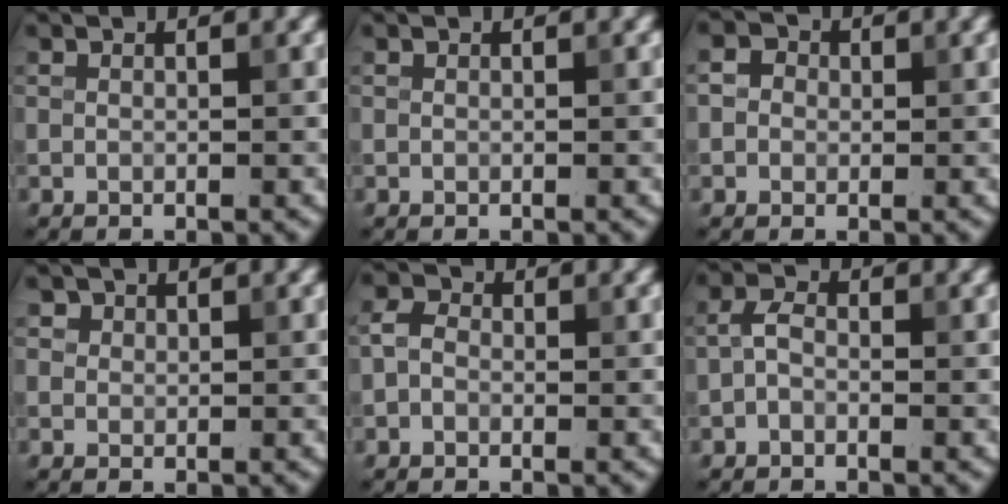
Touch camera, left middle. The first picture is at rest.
{"total": 0.0}
{"total": 2.2, "force": [0.5, 2.0, 1.0], "torque": [0.000, 0.007, -0.009]}
{"total": 1.9, "force": [1.1, 1.4, 0.5], "torque": [-0.011, -0.004, 0.019]}
{"total": 1.8, "force": [-0.4, 1.4, 1.0], "torque": [-0.018, 0.005, -0.017]}
{"total": 1.7, "force": [-0.6, 1.1, 1.1], "torque": [-0.024, 0.007, -0.017]}